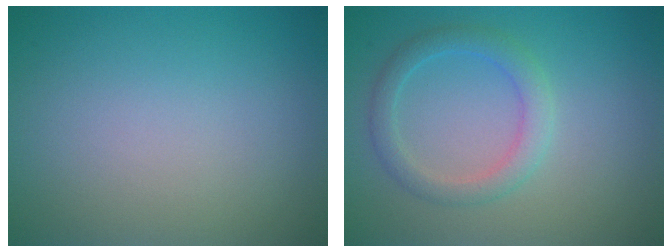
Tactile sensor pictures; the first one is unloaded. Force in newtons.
{"total": 2.7, "press": 2.7, "slide": 0.1}